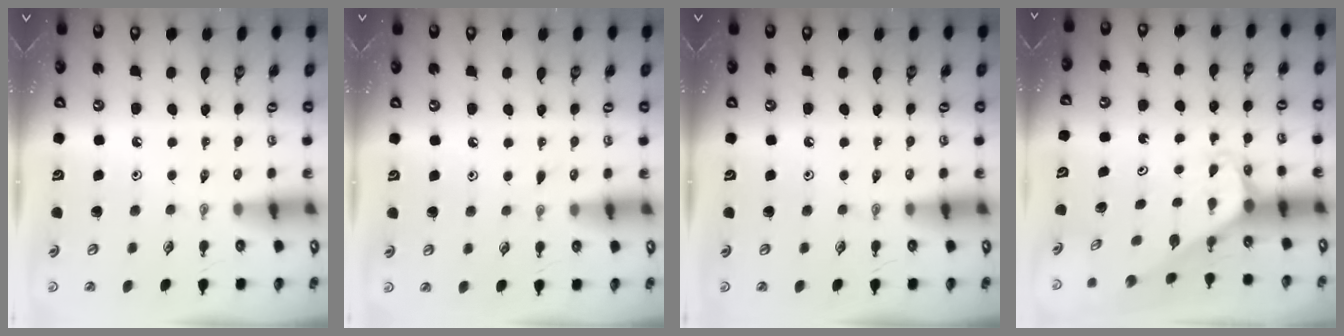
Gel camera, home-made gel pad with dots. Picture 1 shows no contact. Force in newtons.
{"total": 4.3, "press": 4.2, "slide": 0.5}
{"total": 0.0}
{"total": 1.8, "press": 1.8, "slide": 0.1}